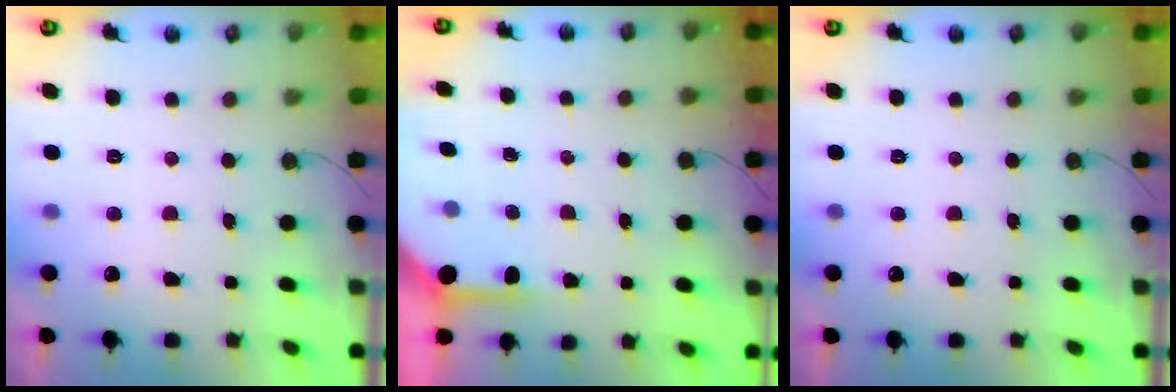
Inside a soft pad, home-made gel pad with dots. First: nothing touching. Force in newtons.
{"total": 4.0, "press": 3.9, "slide": 0.4}
{"total": 0.0}